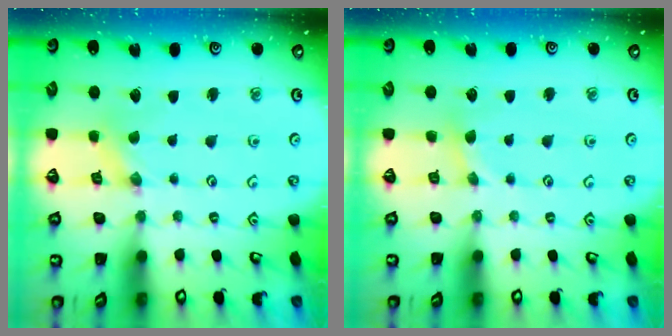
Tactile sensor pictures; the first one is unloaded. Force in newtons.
{"total": 2.1, "press": 2.0, "slide": 0.3}